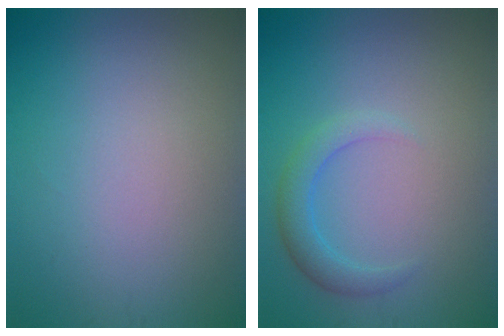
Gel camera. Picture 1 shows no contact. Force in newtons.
{"total": 2.5, "press": 2.5, "slide": 0.1}